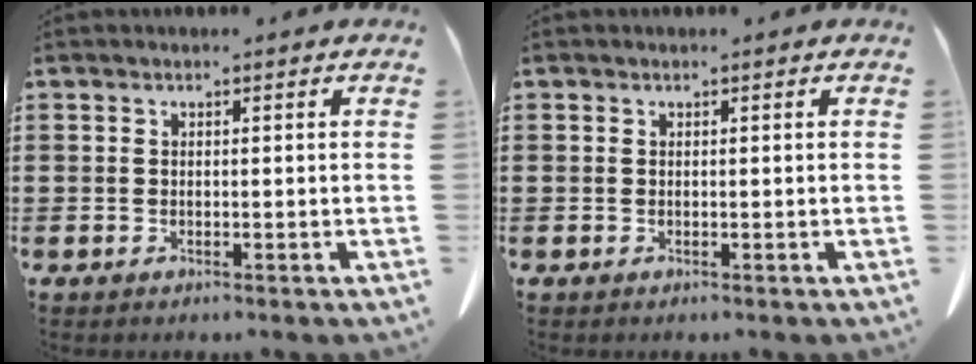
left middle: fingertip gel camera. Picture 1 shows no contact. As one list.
[{"total": 0.0}]